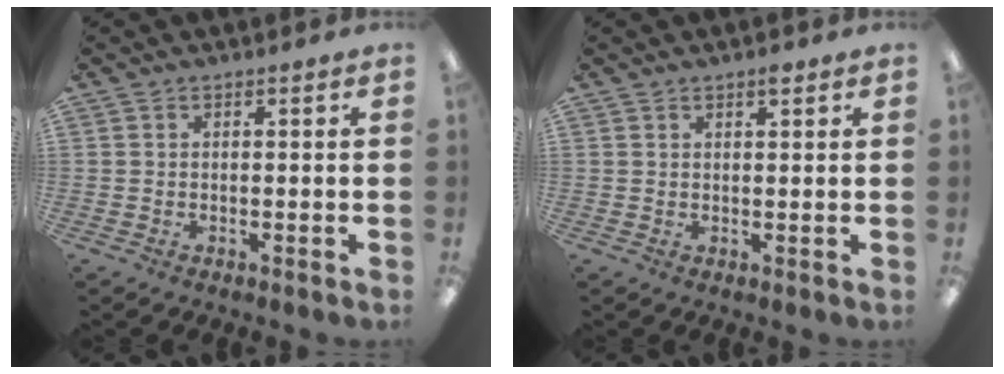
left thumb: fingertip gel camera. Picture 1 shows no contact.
{"total": 1.6, "force": [1.4, 0.4, 0.8], "torque": [-0.009, -0.004, 0.023]}